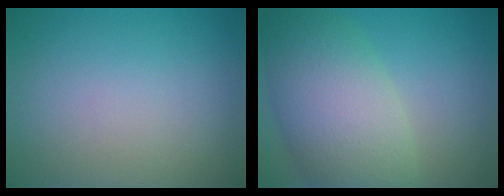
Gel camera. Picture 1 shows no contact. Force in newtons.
{"total": 8.6, "press": 8.6, "slide": 0.7}